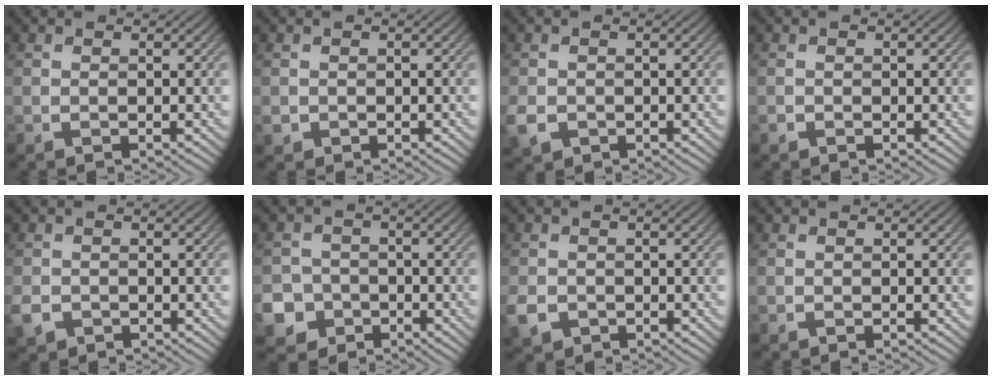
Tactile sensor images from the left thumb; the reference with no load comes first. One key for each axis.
{"total": 1.2, "fx": -0.4, "fy": 1.0, "fz": 0.3, "tx": -0.007, "ty": -0.009, "tz": -0.010}
{"total": 3.3, "fx": -1.3, "fy": 2.6, "fz": 1.6, "tx": -0.043, "ty": -0.013, "tz": -0.030}
{"total": 0.6, "fx": -0.4, "fy": 0.4, "fz": 0.1, "tx": -0.003, "ty": -0.004, "tz": -0.007}
{"total": 2.9, "fx": -1.4, "fy": 2.3, "fz": 1.2, "tx": -0.033, "ty": -0.011, "tz": -0.033}
{"total": 7.7, "fx": -3.7, "fy": 6.5, "fz": 1.7, "tx": -0.051, "ty": -0.024, "tz": -0.086}
{"total": 3.6, "fx": -1.5, "fy": 2.9, "fz": 1.6, "tx": -0.043, "ty": -0.012, "tz": -0.035}
{"total": 0.0}